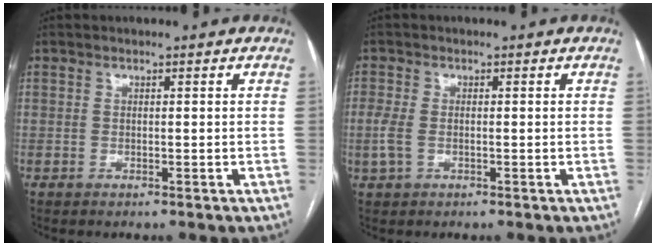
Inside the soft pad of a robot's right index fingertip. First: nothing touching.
{"total": 3.0, "force": [-0.7, 1.7, 2.4], "torque": [-0.069, 0.002, -0.014]}